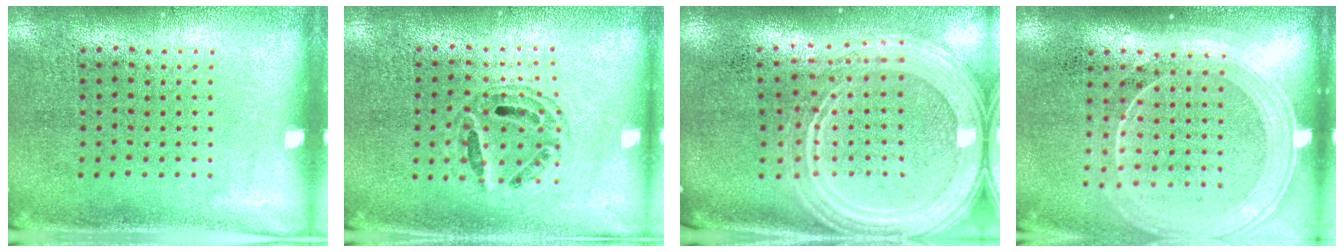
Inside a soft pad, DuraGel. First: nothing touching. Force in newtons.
{"total": 0.8, "press": 0.8, "slide": 0.1}
{"total": 2.8, "press": 2.3, "slide": 1.5}
{"total": 1.8, "press": 1.7, "slide": 0.8}